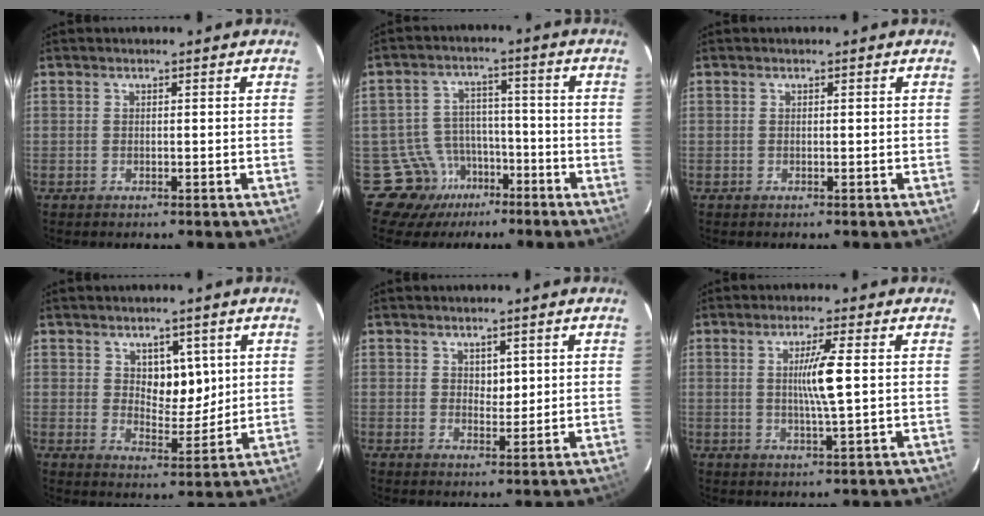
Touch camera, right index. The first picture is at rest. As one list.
[{"total": 11.2, "force": [-6.0, 9.4, 0.5], "torque": [-0.018, 0.057, -0.080]}, {"total": 0.0}, {"total": 6.2, "force": [2.2, 3.4, 4.7], "torque": [-0.066, 0.000, 0.042]}, {"total": 2.3, "force": [0.9, 1.4, 1.6], "torque": [-0.020, -0.001, 0.016]}, {"total": 5.5, "force": [0.6, -0.7, 5.5], "torque": [-0.099, -0.006, 0.014]}]